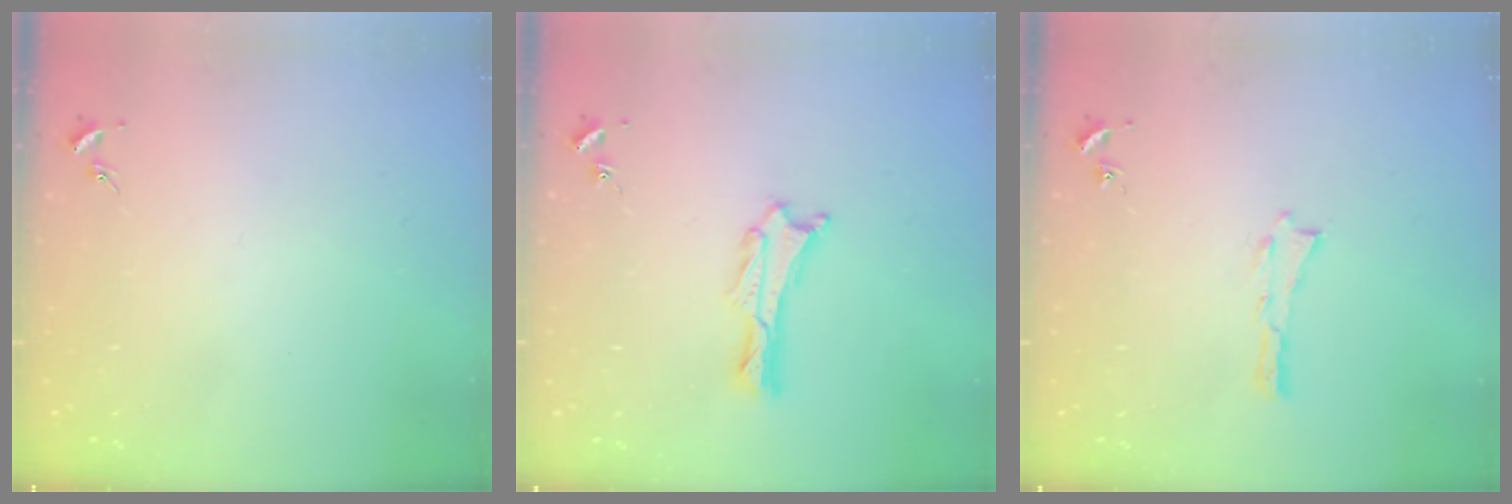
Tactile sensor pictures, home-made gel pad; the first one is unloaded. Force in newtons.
{"total": 0.8, "press": 0.7, "slide": 0.2}
{"total": 0.0}